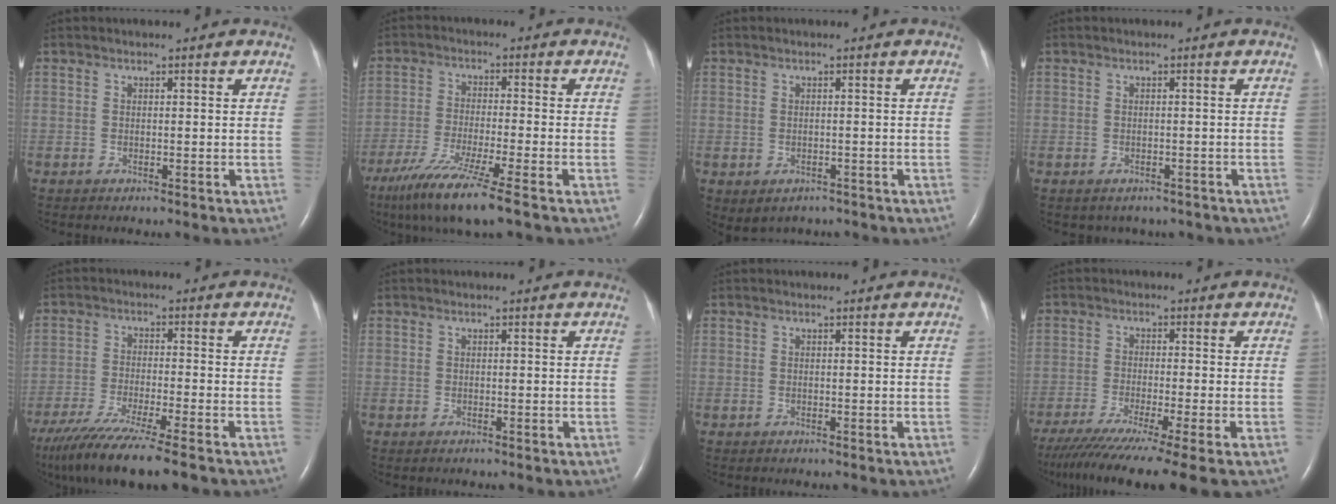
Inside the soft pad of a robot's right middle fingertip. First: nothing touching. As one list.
[{"total": 11.1, "force": [-7.6, -0.6, 8.0], "torque": [-0.150, -0.038, -0.133]}, {"total": 4.0, "force": [-2.6, 2.8, 1.3], "torque": [-0.018, 0.006, -0.028]}, {"total": 4.2, "force": [-3.4, 2.4, 0.8], "torque": [-0.005, 0.011, -0.036]}, {"total": 13.3, "force": [-10.3, 0.1, 8.5], "torque": [-0.158, -0.043, -0.172]}, {"total": 0.0}, {"total": 0.0}, {"total": 15.6, "force": [-12.0, -0.6, 10.0], "torque": [-0.151, -0.049, -0.191]}]